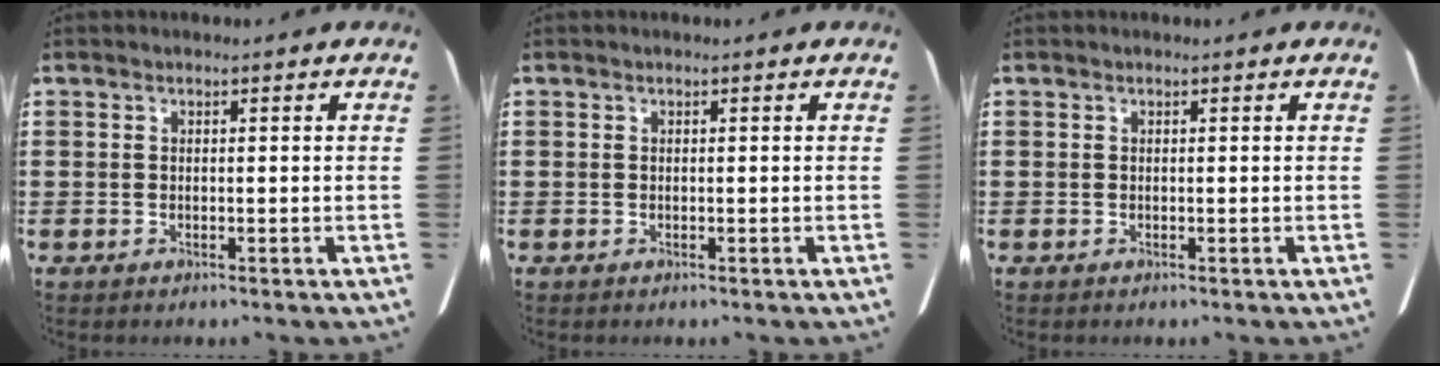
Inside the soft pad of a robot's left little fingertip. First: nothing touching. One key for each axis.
{"total": 0.0}
{"total": 0.0}